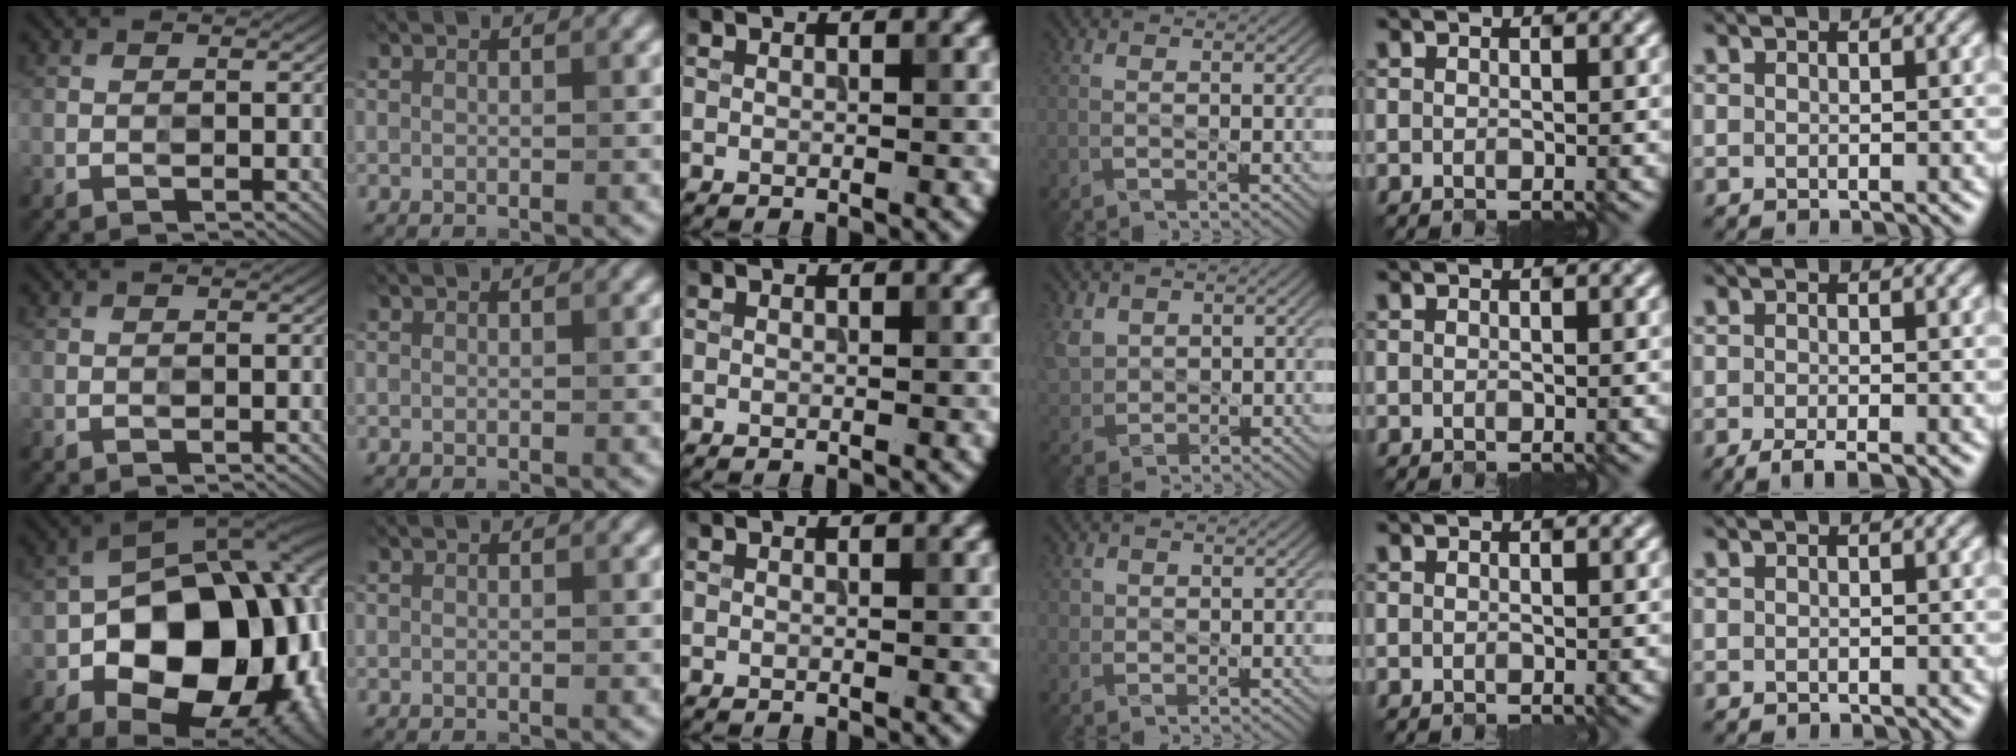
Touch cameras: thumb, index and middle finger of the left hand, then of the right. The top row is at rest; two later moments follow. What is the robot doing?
{"motion": "close", "object": "jewelry box"}